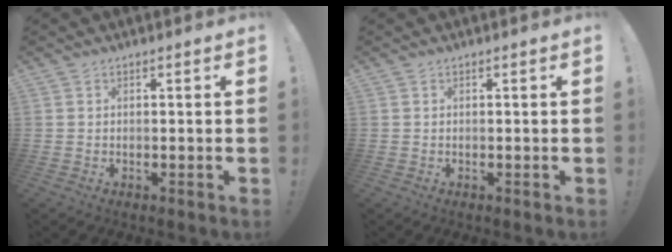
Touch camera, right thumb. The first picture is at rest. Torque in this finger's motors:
{"motor_torque": [-0.01, -0.11, 0.00, 0.00, -0.09]}